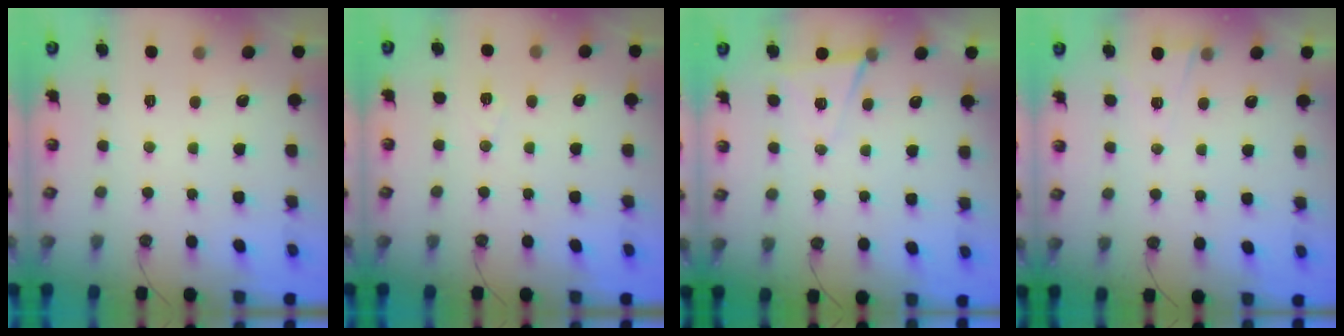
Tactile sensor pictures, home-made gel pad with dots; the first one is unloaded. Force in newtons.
{"total": 5.9, "press": 3.9, "slide": 4.4}
{"total": 6.3, "press": 4.4, "slide": 4.5}
{"total": 2.7, "press": 2.3, "slide": 1.5}